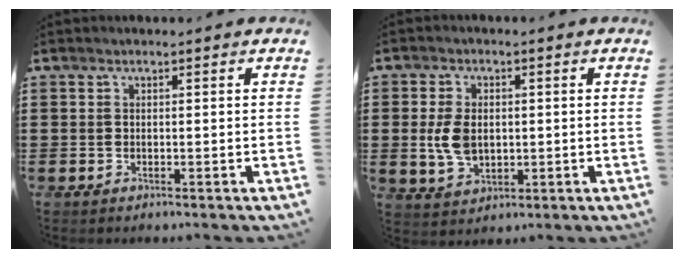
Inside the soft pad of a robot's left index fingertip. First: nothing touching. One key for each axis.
{"total": 6.0, "fx": 0.2, "fy": 3.9, "fz": 4.6, "tx": -0.120, "ty": 0.002, "tz": -0.004}